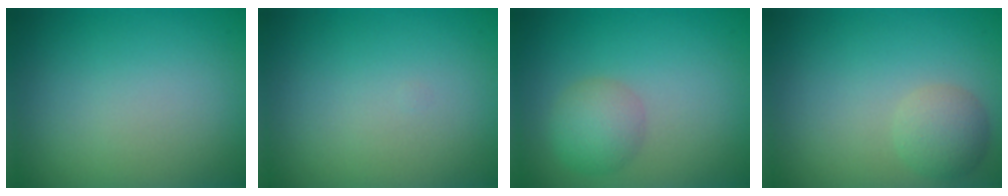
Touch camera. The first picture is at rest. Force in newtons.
{"total": 0.0}
{"total": 3.0, "press": 3.0, "slide": 0.0}
{"total": 2.3, "press": 2.3, "slide": 0.2}